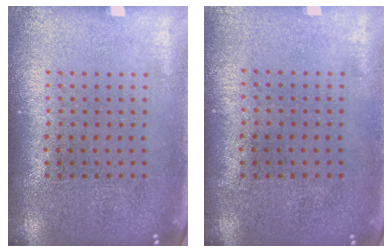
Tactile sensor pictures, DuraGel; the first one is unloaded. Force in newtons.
{"total": 0.0}